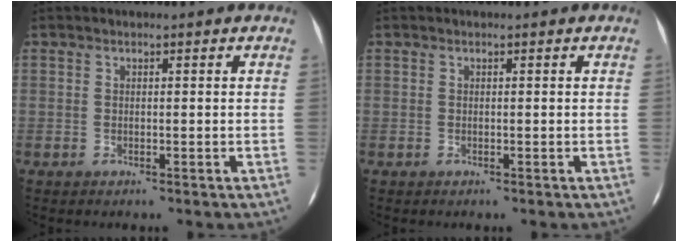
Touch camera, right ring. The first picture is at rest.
{"total": 0.0}